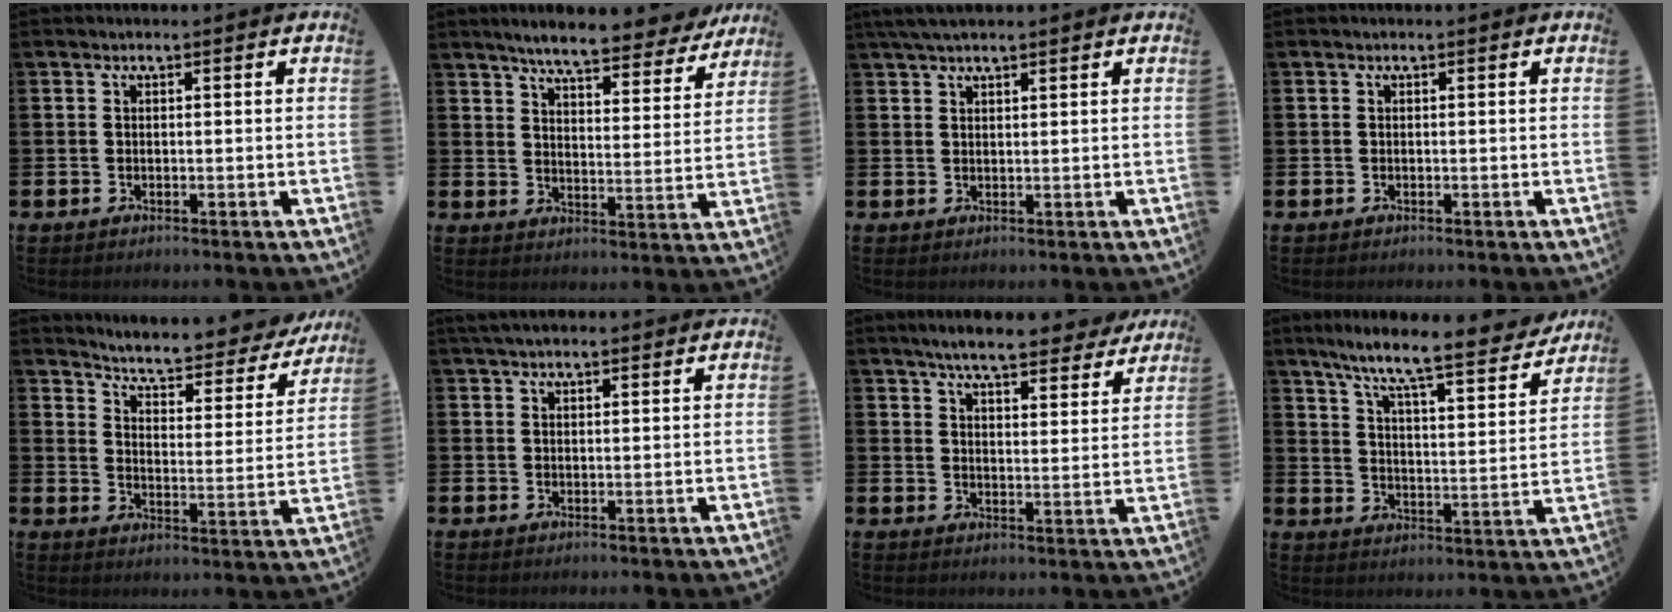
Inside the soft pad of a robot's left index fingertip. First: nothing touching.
{"total": 6.9, "force": [6.4, 0.8, 2.5], "torque": [-0.060, -0.041, 0.106]}
{"total": 2.9, "force": [2.4, 0.6, 1.5], "torque": [-0.032, 0.001, 0.045]}
{"total": 0.0}
{"total": 5.3, "force": [5.0, 0.7, 1.6], "torque": [-0.052, -0.045, 0.077]}
{"total": 2.5, "force": [2.1, 0.7, 1.1], "torque": [-0.024, 0.002, 0.039]}
{"total": 7.2, "force": [6.6, 1.1, 2.5], "torque": [-0.050, -0.036, 0.113]}
{"total": 9.2, "force": [8.2, 0.5, 4.1], "torque": [-0.101, -0.062, 0.133]}